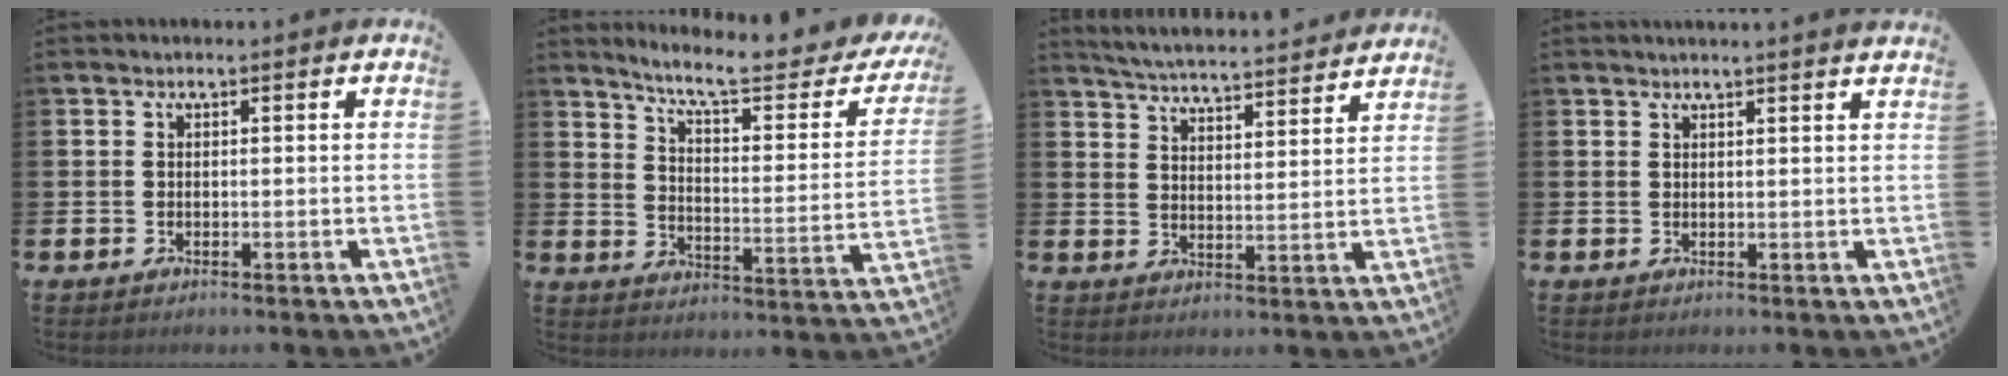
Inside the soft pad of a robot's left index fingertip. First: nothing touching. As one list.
[{"total": 8.1, "force": [7.0, 1.2, 4.0], "torque": [-0.093, -0.052, 0.111]}, {"total": 5.4, "force": [5.3, 0.0, 0.8], "torque": [-0.038, -0.041, 0.091]}, {"total": 1.5, "force": [1.5, -0.4, 0.1], "torque": [0.002, -0.008, 0.026]}]